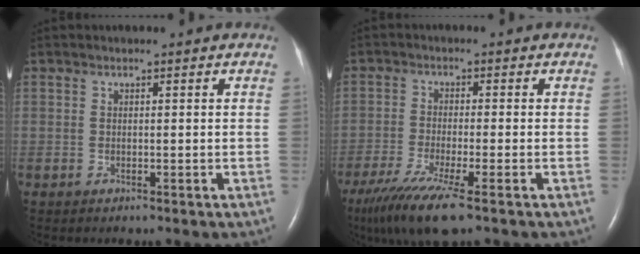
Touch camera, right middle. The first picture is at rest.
{"total": 10.1, "force": [-6.8, 0.4, 7.4], "torque": [-0.135, -0.030, -0.117]}